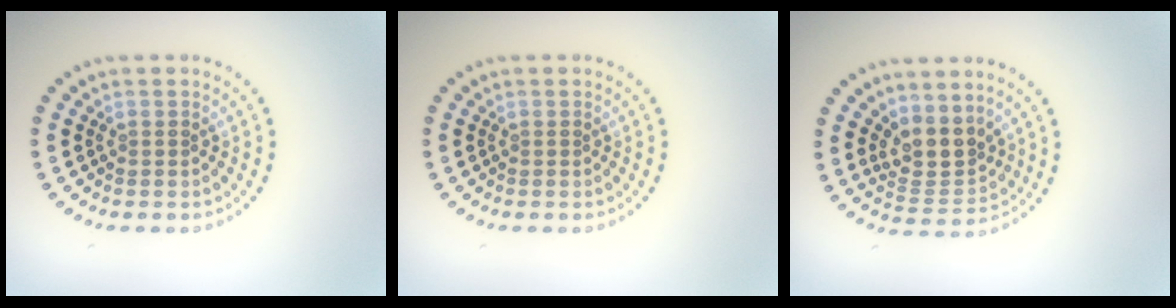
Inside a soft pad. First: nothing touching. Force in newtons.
{"total": 0.0}
{"total": 3.5, "press": 2.7, "slide": 2.2}